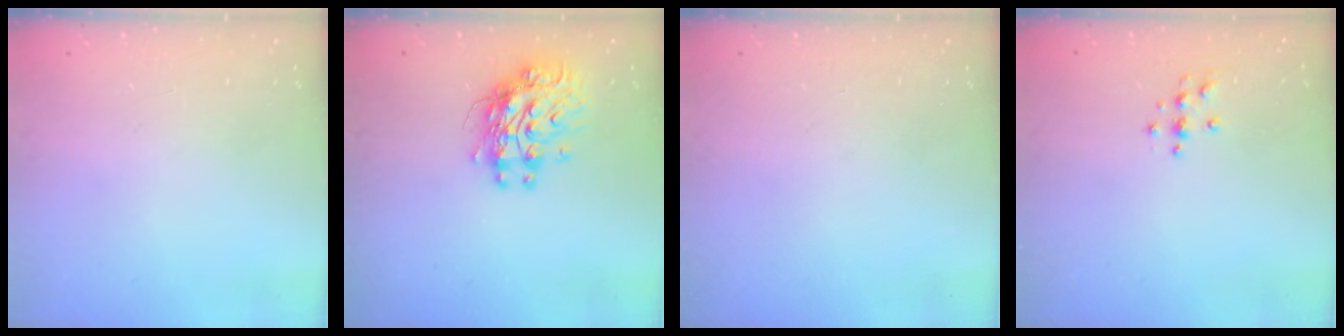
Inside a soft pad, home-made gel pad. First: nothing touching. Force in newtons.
{"total": 11.5, "press": 11.4, "slide": 0.9}
{"total": 0.0}
{"total": 3.5, "press": 3.4, "slide": 0.5}